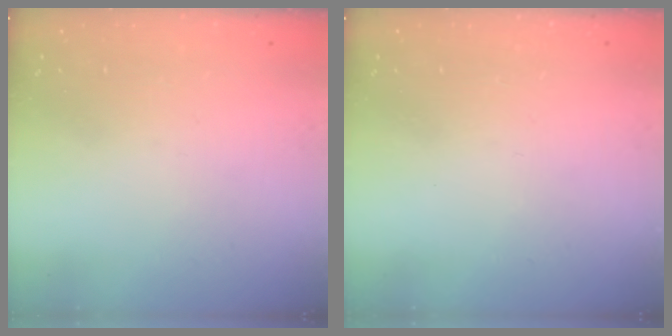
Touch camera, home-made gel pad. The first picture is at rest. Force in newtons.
{"total": 0.0}